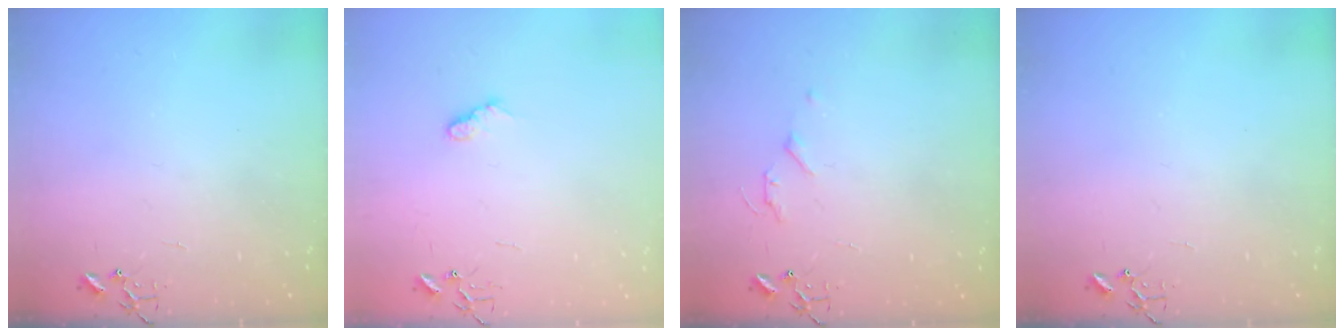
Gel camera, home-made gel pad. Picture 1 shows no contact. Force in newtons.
{"total": 7.2, "press": 7.1, "slide": 0.7}
{"total": 5.0, "press": 5.0, "slide": 0.7}
{"total": 0.0}